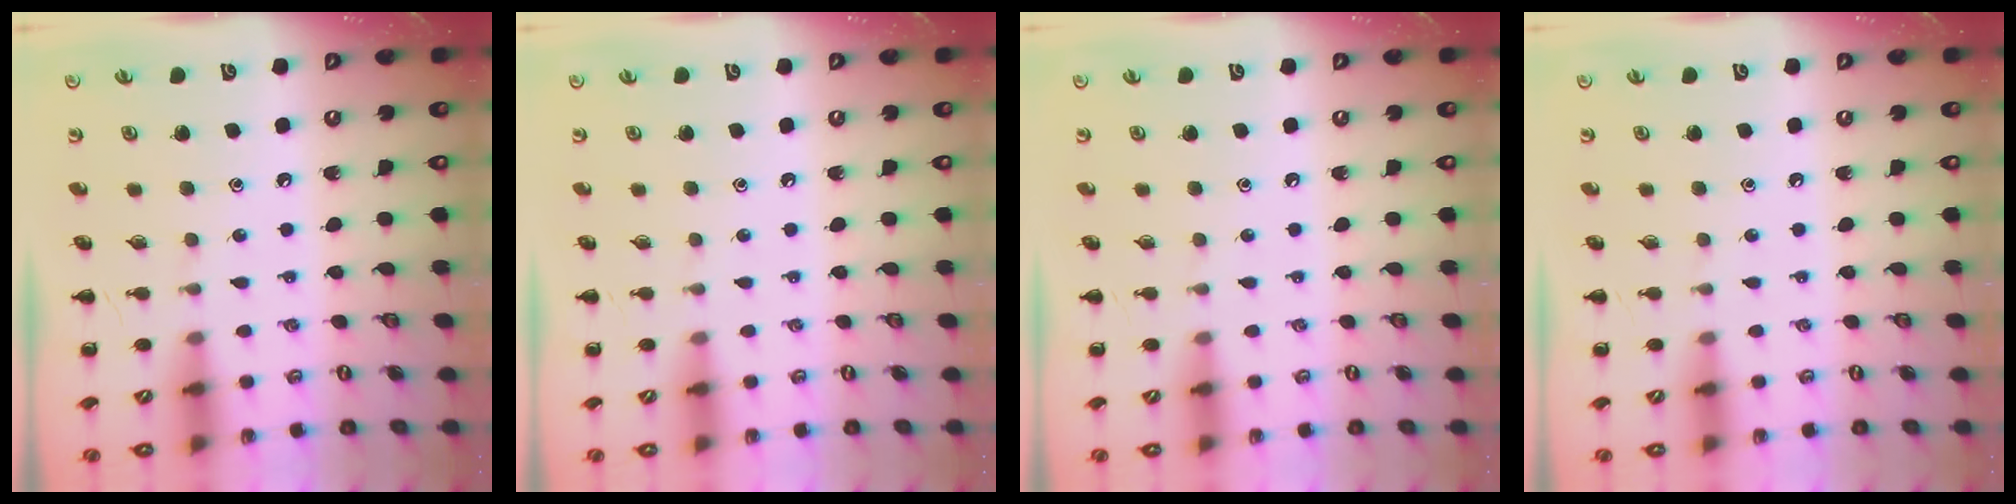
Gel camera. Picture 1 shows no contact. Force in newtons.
{"total": 0.0}
{"total": 0.0}
{"total": 0.0}